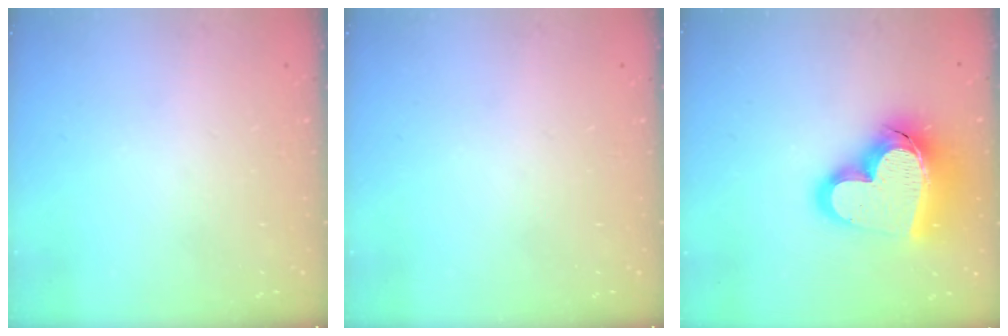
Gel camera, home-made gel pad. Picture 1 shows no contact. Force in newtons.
{"total": 0.0}
{"total": 23.0, "press": 22.9, "slide": 2.3}